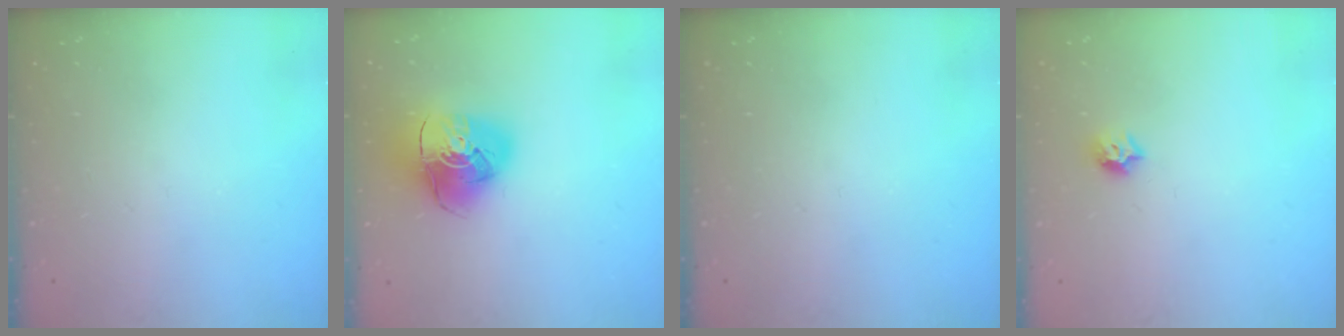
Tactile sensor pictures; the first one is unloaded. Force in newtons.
{"total": 12.2, "press": 12.1, "slide": 1.6}
{"total": 0.0}
{"total": 6.3, "press": 6.3, "slide": 0.2}